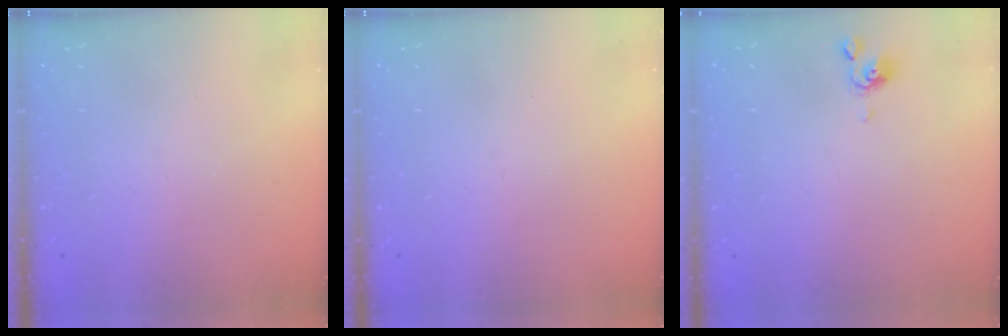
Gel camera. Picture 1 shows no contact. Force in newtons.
{"total": 0.0}
{"total": 0.9, "press": 0.8, "slide": 0.3}